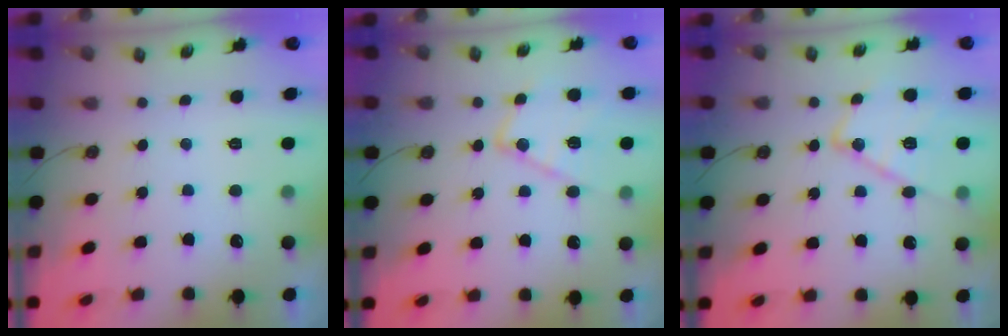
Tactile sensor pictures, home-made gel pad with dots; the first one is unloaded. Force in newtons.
{"total": 14.7, "press": 14.6, "slide": 1.3}
{"total": 16.2, "press": 16.2, "slide": 1.1}